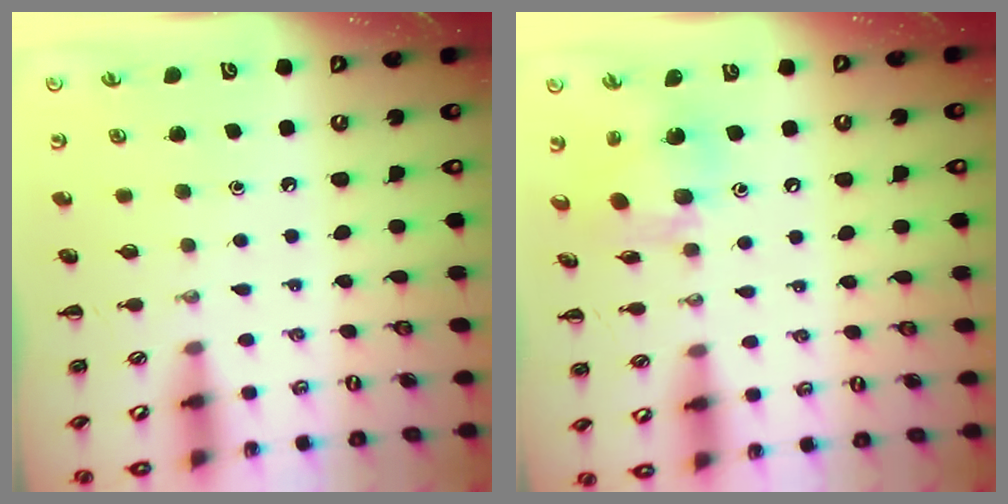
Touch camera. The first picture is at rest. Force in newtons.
{"total": 9.8, "press": 9.6, "slide": 1.7}